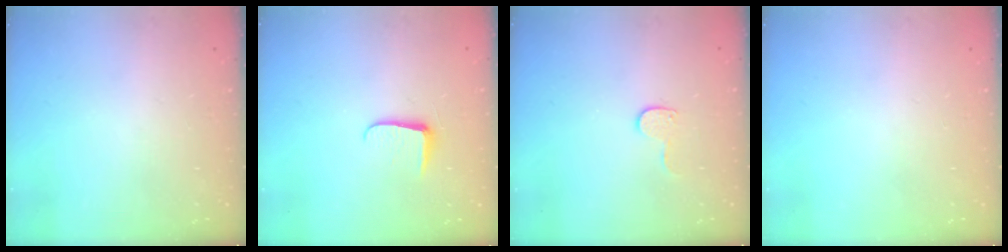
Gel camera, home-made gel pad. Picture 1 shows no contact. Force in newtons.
{"total": 5.4, "press": 5.4, "slide": 0.7}
{"total": 6.4, "press": 6.4, "slide": 0.5}
{"total": 0.0}